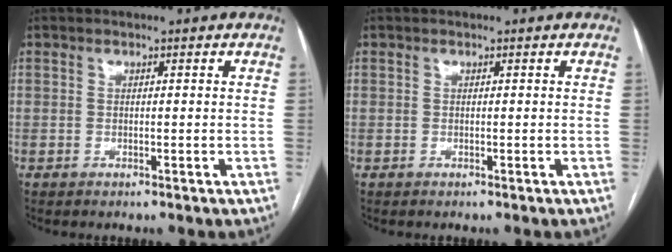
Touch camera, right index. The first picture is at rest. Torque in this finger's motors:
{"motor_torque": [0.00, 0.00, 0.00, 0.00]}